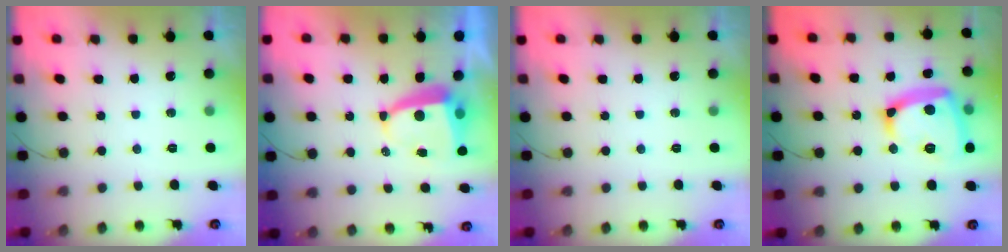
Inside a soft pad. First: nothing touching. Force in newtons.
{"total": 6.6, "press": 6.5, "slide": 0.9}
{"total": 0.0}
{"total": 17.8, "press": 17.7, "slide": 1.6}